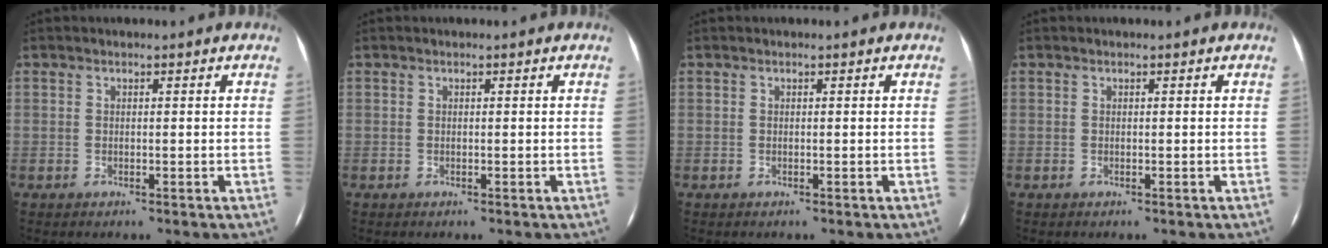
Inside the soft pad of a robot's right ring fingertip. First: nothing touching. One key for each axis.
{"total": 0.0}
{"total": 0.0}
{"total": 0.0}